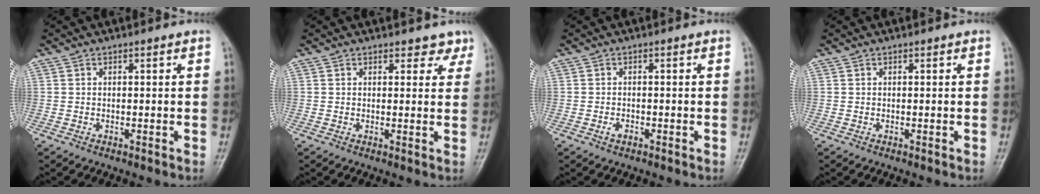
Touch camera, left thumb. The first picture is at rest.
{"total": 2.9, "force": [2.3, 1.6, 0.5], "torque": [0.020, -0.012, 0.017]}
{"total": 1.3, "force": [-0.8, 0.7, 0.7], "torque": [-0.011, 0.008, -0.013]}
{"total": 0.0}